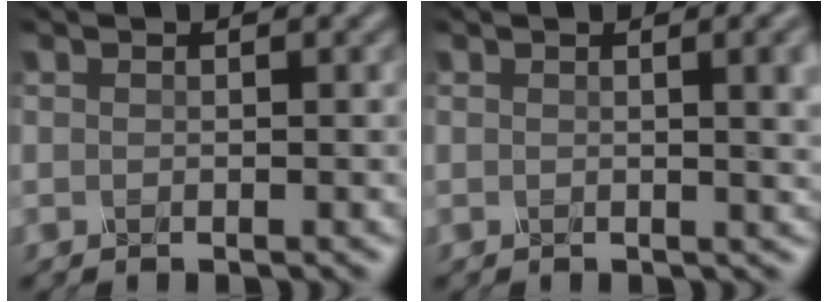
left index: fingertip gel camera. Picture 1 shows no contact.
{"total": 4.5, "force": [0.8, 1.8, 4.1], "torque": [-0.024, 0.014, 0.013]}